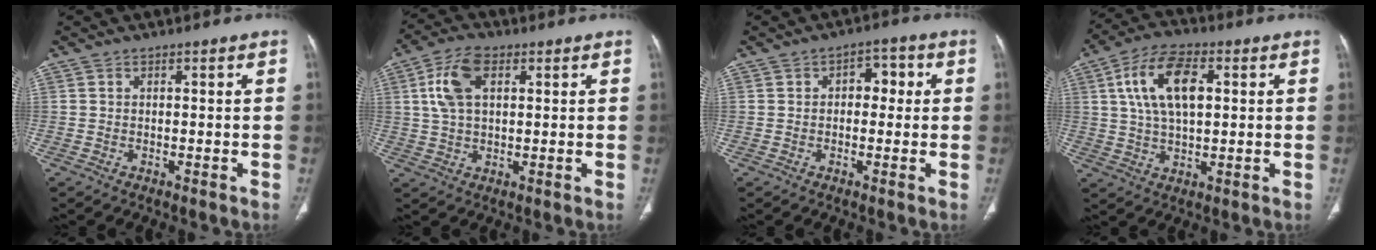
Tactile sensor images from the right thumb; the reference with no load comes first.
{"total": 9.0, "force": [2.8, 5.0, 6.9], "torque": [-0.142, 0.010, 0.054]}
{"total": 4.5, "force": [0.6, 3.1, 3.2], "torque": [-0.020, 0.013, 0.001]}
{"total": 12.9, "force": [3.4, 6.5, 10.6], "torque": [-0.196, 0.007, 0.061]}